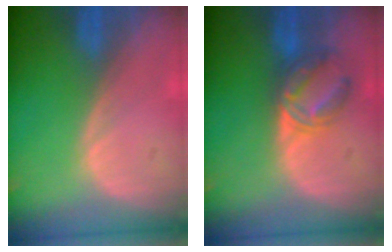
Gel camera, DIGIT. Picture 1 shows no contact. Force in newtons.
{"total": 5.9, "press": 5.8, "slide": 1.0}